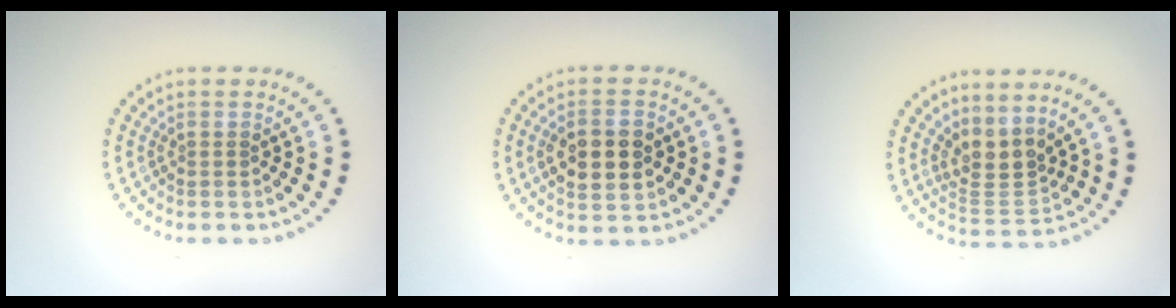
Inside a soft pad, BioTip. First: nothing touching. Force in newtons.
{"total": 4.6, "press": 4.6, "slide": 0.3}
{"total": 3.2, "press": 2.3, "slide": 2.1}